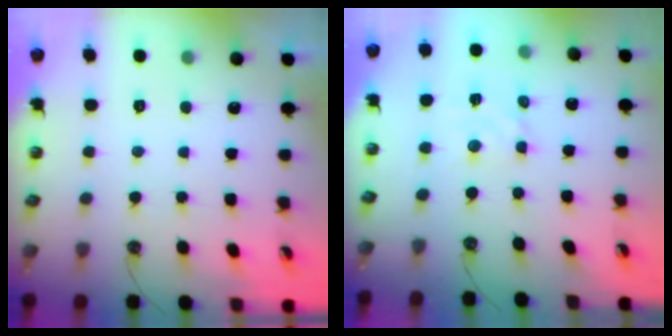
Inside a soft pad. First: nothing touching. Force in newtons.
{"total": 2.8, "press": 2.8, "slide": 0.4}